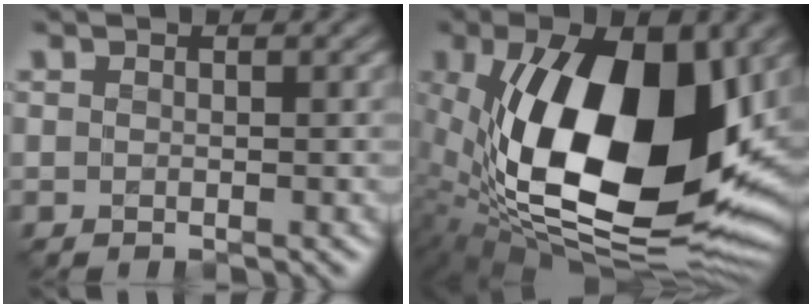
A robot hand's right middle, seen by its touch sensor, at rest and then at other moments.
{"total": 19.3, "force": [1.0, 9.5, 16.8], "torque": [-0.308, -0.021, 0.014]}